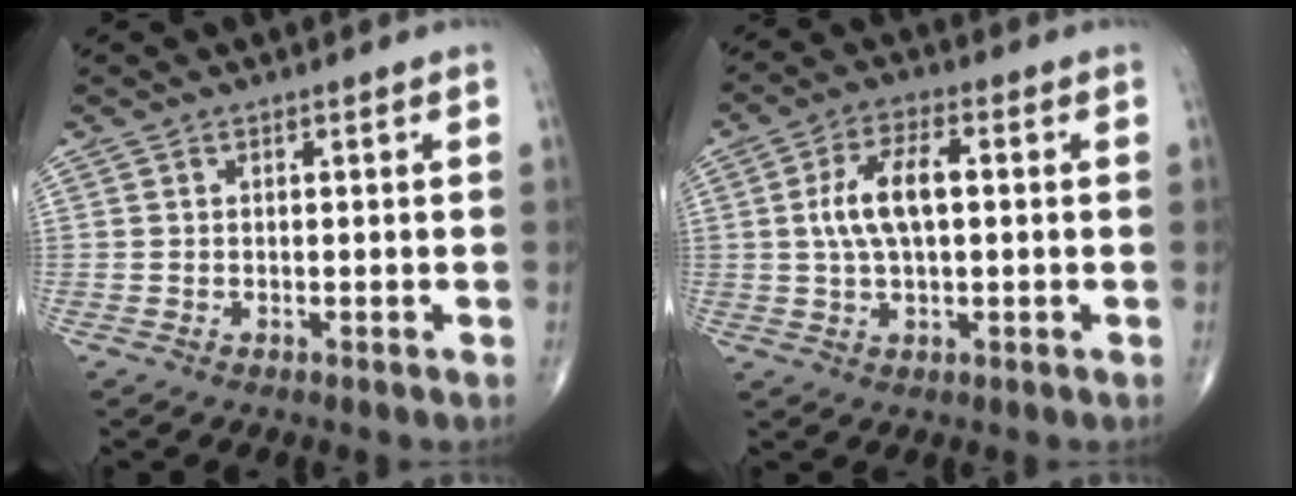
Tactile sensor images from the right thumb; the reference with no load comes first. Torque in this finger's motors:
{"motor_torque": [0.07, 0.07, 0.92, 0.22, 0.17]}